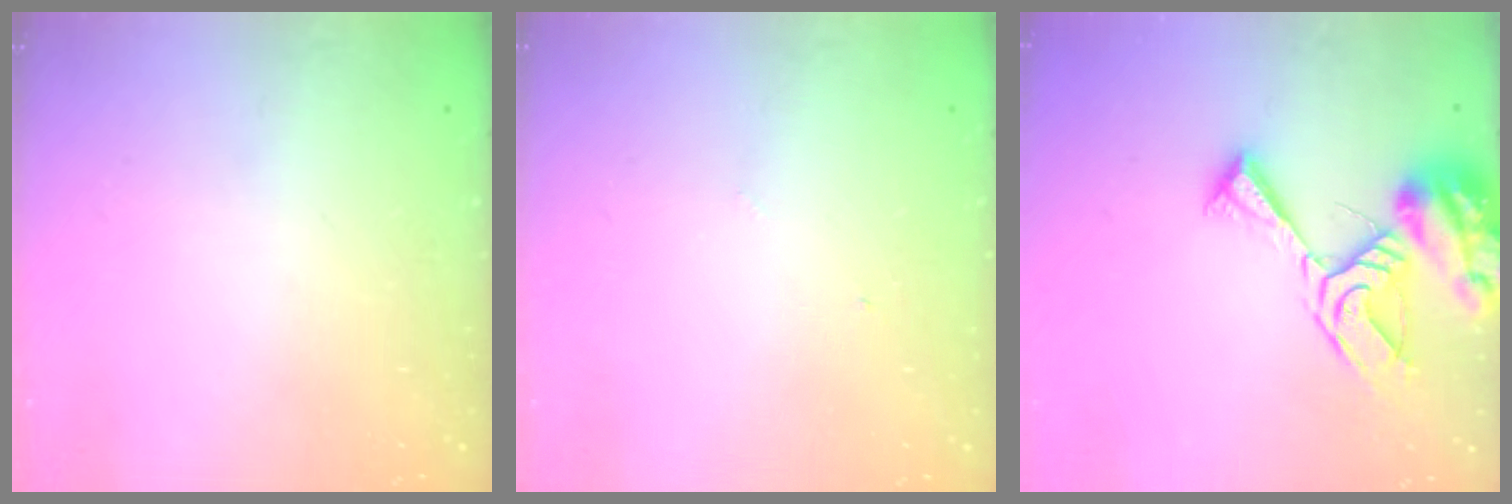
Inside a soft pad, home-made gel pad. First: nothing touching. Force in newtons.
{"total": 2.8, "press": 2.8, "slide": 0.3}
{"total": 14.0, "press": 13.9, "slide": 1.4}